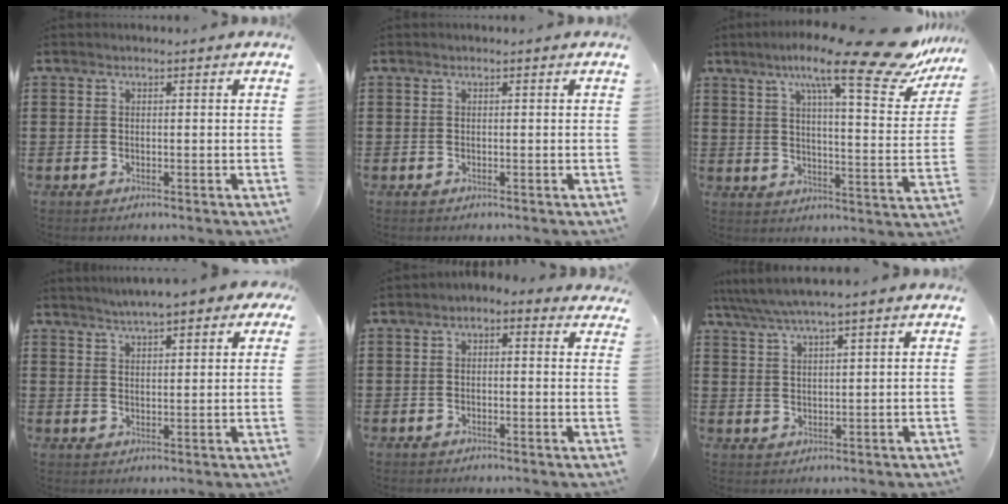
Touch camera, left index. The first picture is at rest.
{"total": 0.0}
{"total": 15.8, "force": [11.4, 0.9, 11.0], "torque": [-0.196, -0.055, 0.178]}
{"total": 4.0, "force": [3.5, 0.3, 2.0], "torque": [-0.050, -0.001, 0.060]}
{"total": 1.1, "force": [-0.5, 0.7, 0.7], "torque": [-0.017, 0.005, -0.013]}
{"total": 4.0, "force": [3.2, 0.0, 2.4], "torque": [-0.055, -0.006, 0.057]}